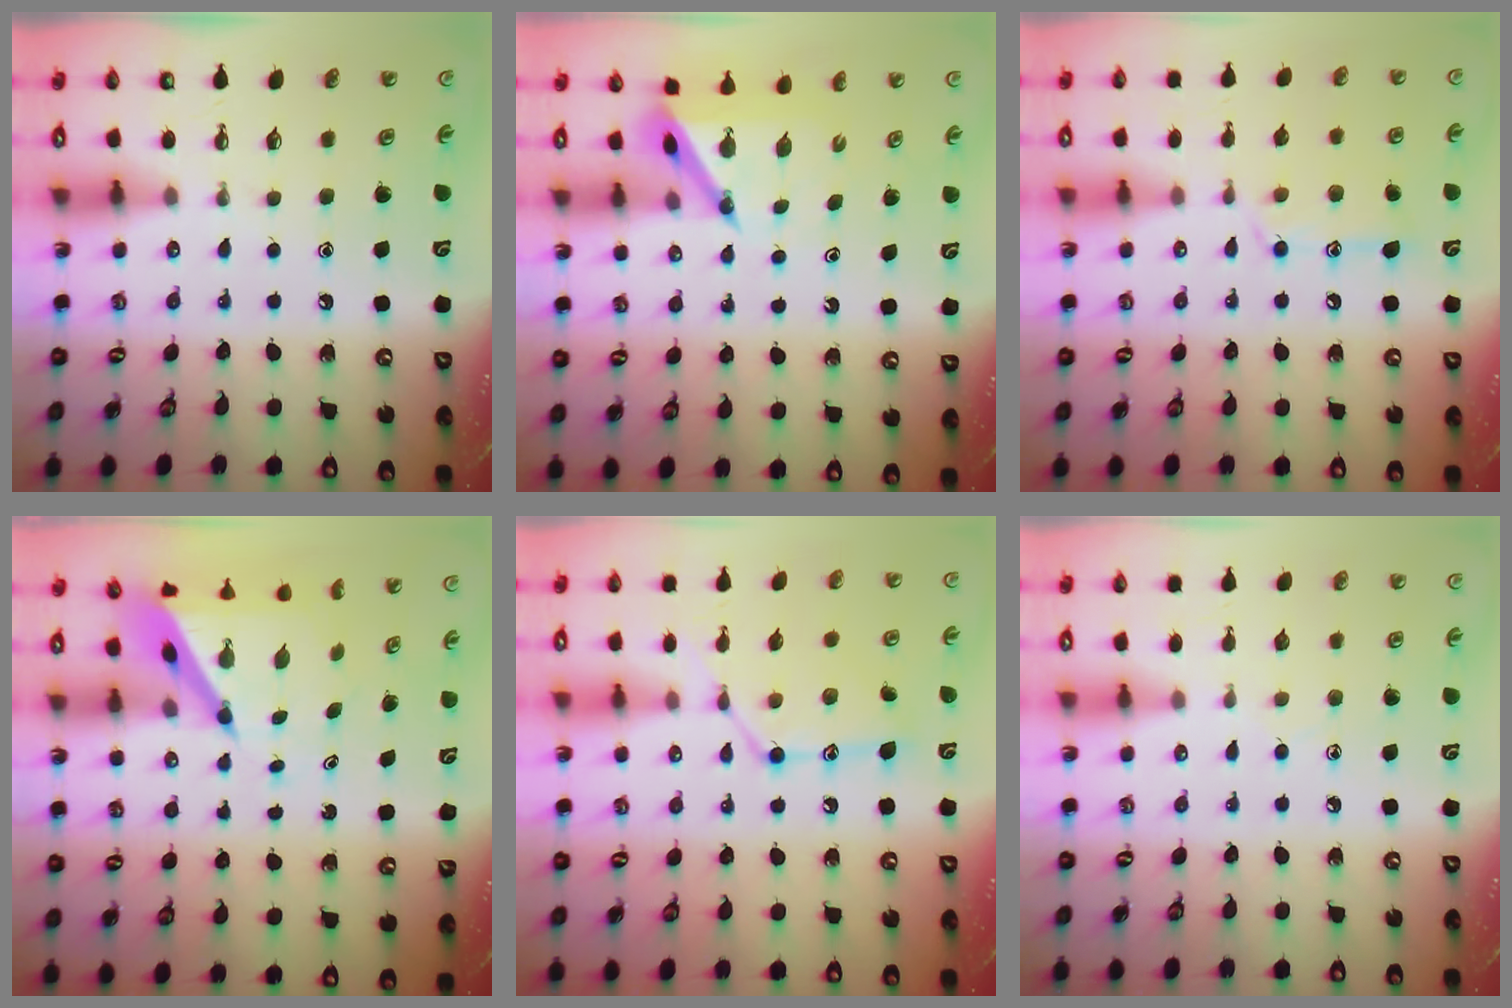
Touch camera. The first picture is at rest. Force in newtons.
{"total": 5.4, "press": 5.4, "slide": 0.3}
{"total": 12.5, "press": 12.5, "slide": 0.8}
{"total": 6.6, "press": 6.5, "slide": 0.6}
{"total": 14.2, "press": 14.2, "slide": 0.7}
{"total": 4.4, "press": 4.4, "slide": 0.5}